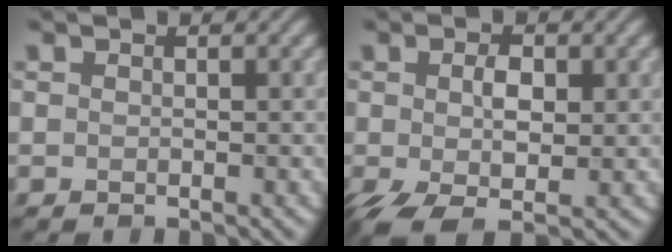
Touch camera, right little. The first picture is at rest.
{"total": 5.6, "force": [-0.9, 3.1, 4.6], "torque": [-0.099, -0.004, -0.014]}